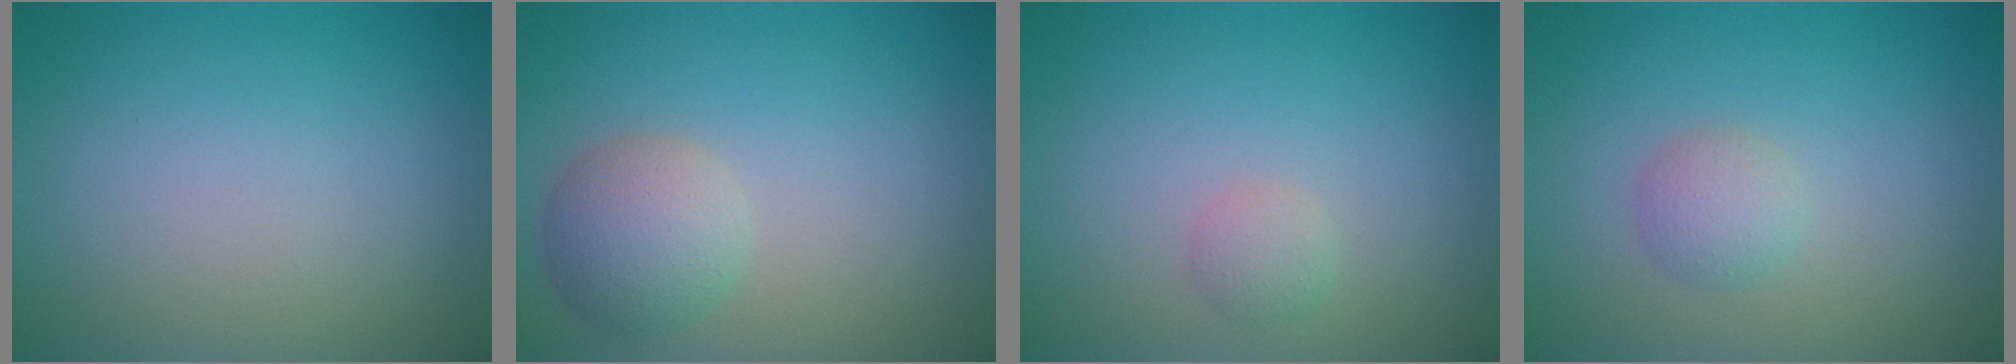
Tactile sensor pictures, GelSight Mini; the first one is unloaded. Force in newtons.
{"total": 3.4, "press": 3.4, "slide": 0.1}
{"total": 1.1, "press": 1.1, "slide": 0.1}
{"total": 1.7, "press": 1.7, "slide": 0.2}